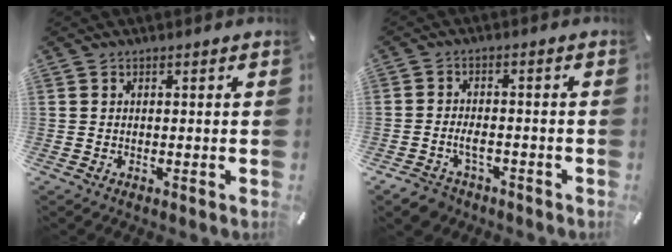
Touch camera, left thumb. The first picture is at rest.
{"total": 4.4, "force": [-2.4, 2.9, 2.4], "torque": [-0.051, 0.011, -0.045]}